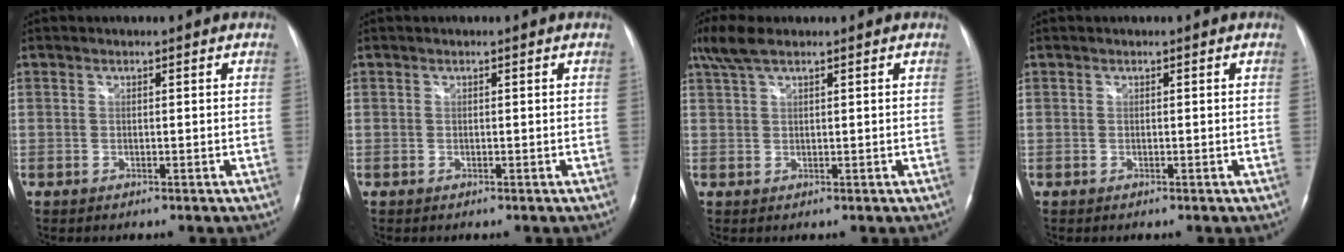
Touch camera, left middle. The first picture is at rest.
{"total": 0.0}
{"total": 4.4, "force": [3.2, 1.0, 2.8], "torque": [-0.070, 0.020, 0.069]}
{"total": 0.0}